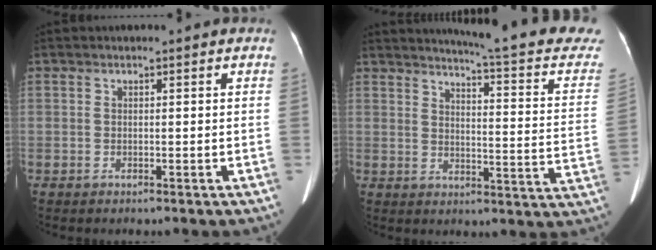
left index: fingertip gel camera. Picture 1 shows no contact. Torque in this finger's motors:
{"motor_torque": [0.03, -1.49, 0.01, 0.04]}